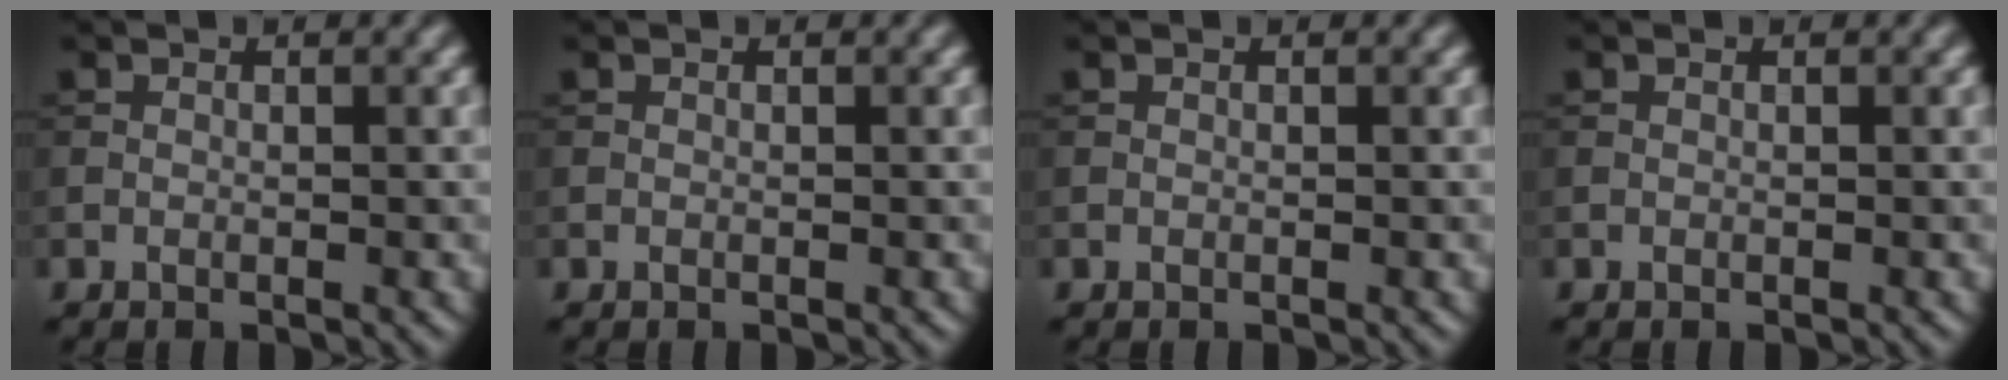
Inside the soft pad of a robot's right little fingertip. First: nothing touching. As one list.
[{"total": 0.0}, {"total": 0.0}, {"total": 0.0}]